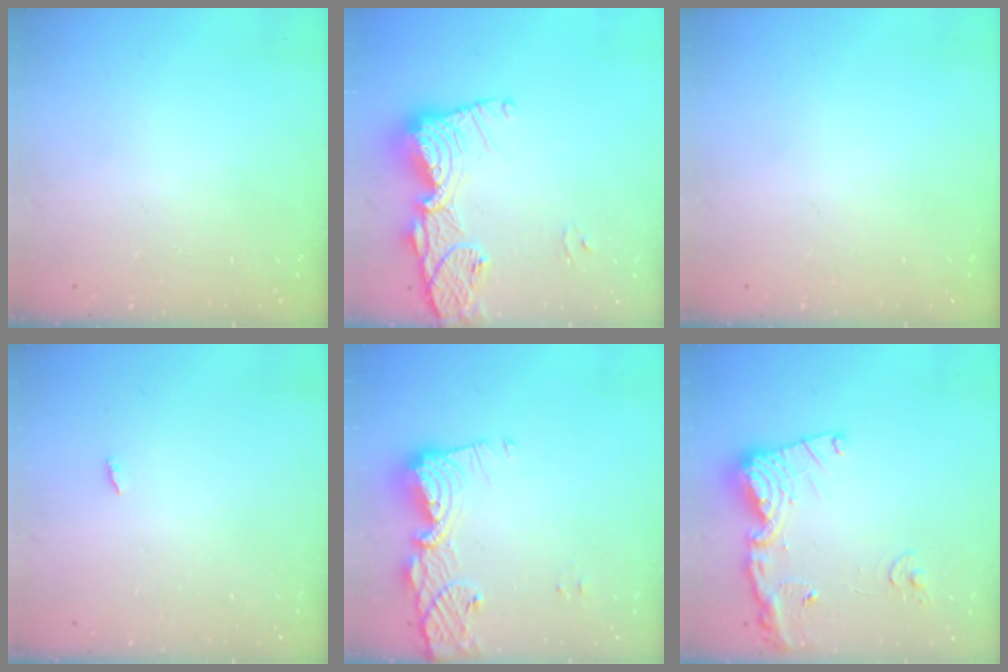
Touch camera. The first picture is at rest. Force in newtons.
{"total": 17.4, "press": 17.3, "slide": 1.4}
{"total": 0.0}
{"total": 1.8, "press": 1.8, "slide": 0.2}
{"total": 12.7, "press": 12.6, "slide": 1.2}
{"total": 15.8, "press": 15.7, "slide": 1.8}